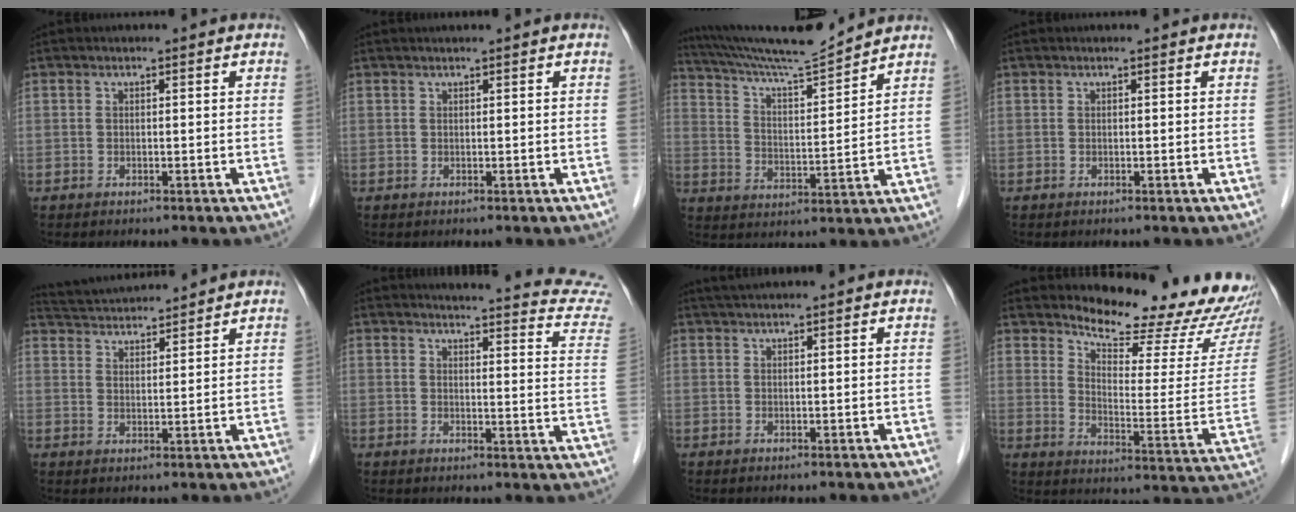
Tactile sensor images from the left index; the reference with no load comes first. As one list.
[{"total": 1.0, "force": [0.8, -0.1, 0.6], "torque": [-0.005, 0.015, 0.018]}, {"total": 12.7, "force": [12.0, -1.1, 4.0], "torque": [-0.079, -0.006, 0.203]}, {"total": 0.0}, {"total": 9.1, "force": [8.8, 0.3, 2.1], "torque": [-0.048, 0.027, 0.145]}, {"total": 18.3, "force": [17.8, 0.3, 4.3], "torque": [-0.037, -0.102, 0.173]}, {"total": 2.0, "force": [1.9, 0.1, 0.7], "torque": [-0.008, 0.024, 0.034]}, {"total": 19.0, "force": [18.1, 1.9, 5.5], "torque": [-0.075, -0.113, 0.221]}]